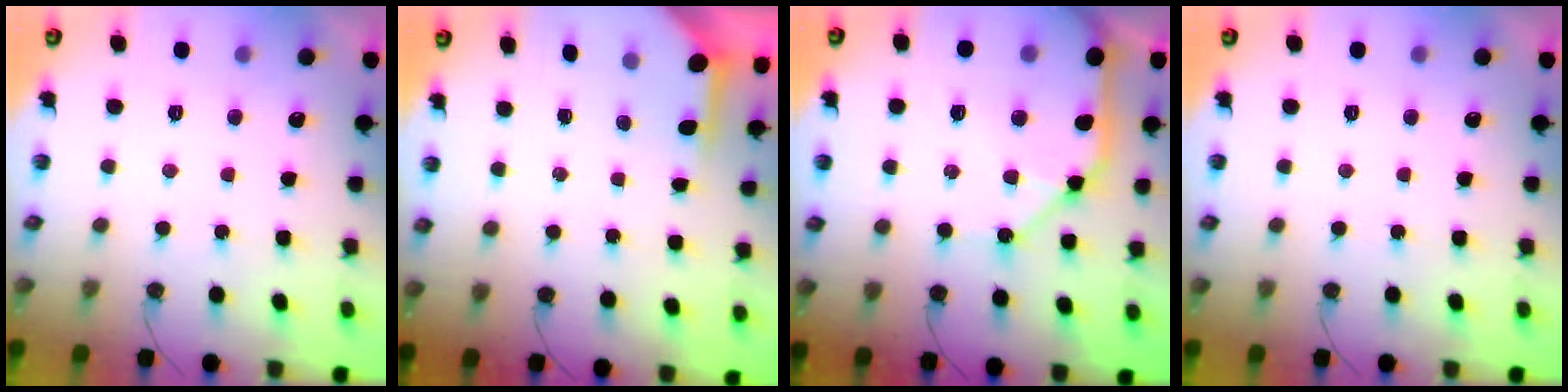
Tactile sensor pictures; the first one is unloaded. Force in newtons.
{"total": 3.9, "press": 3.9, "slide": 0.3}
{"total": 18.3, "press": 18.1, "slide": 2.9}
{"total": 0.0}